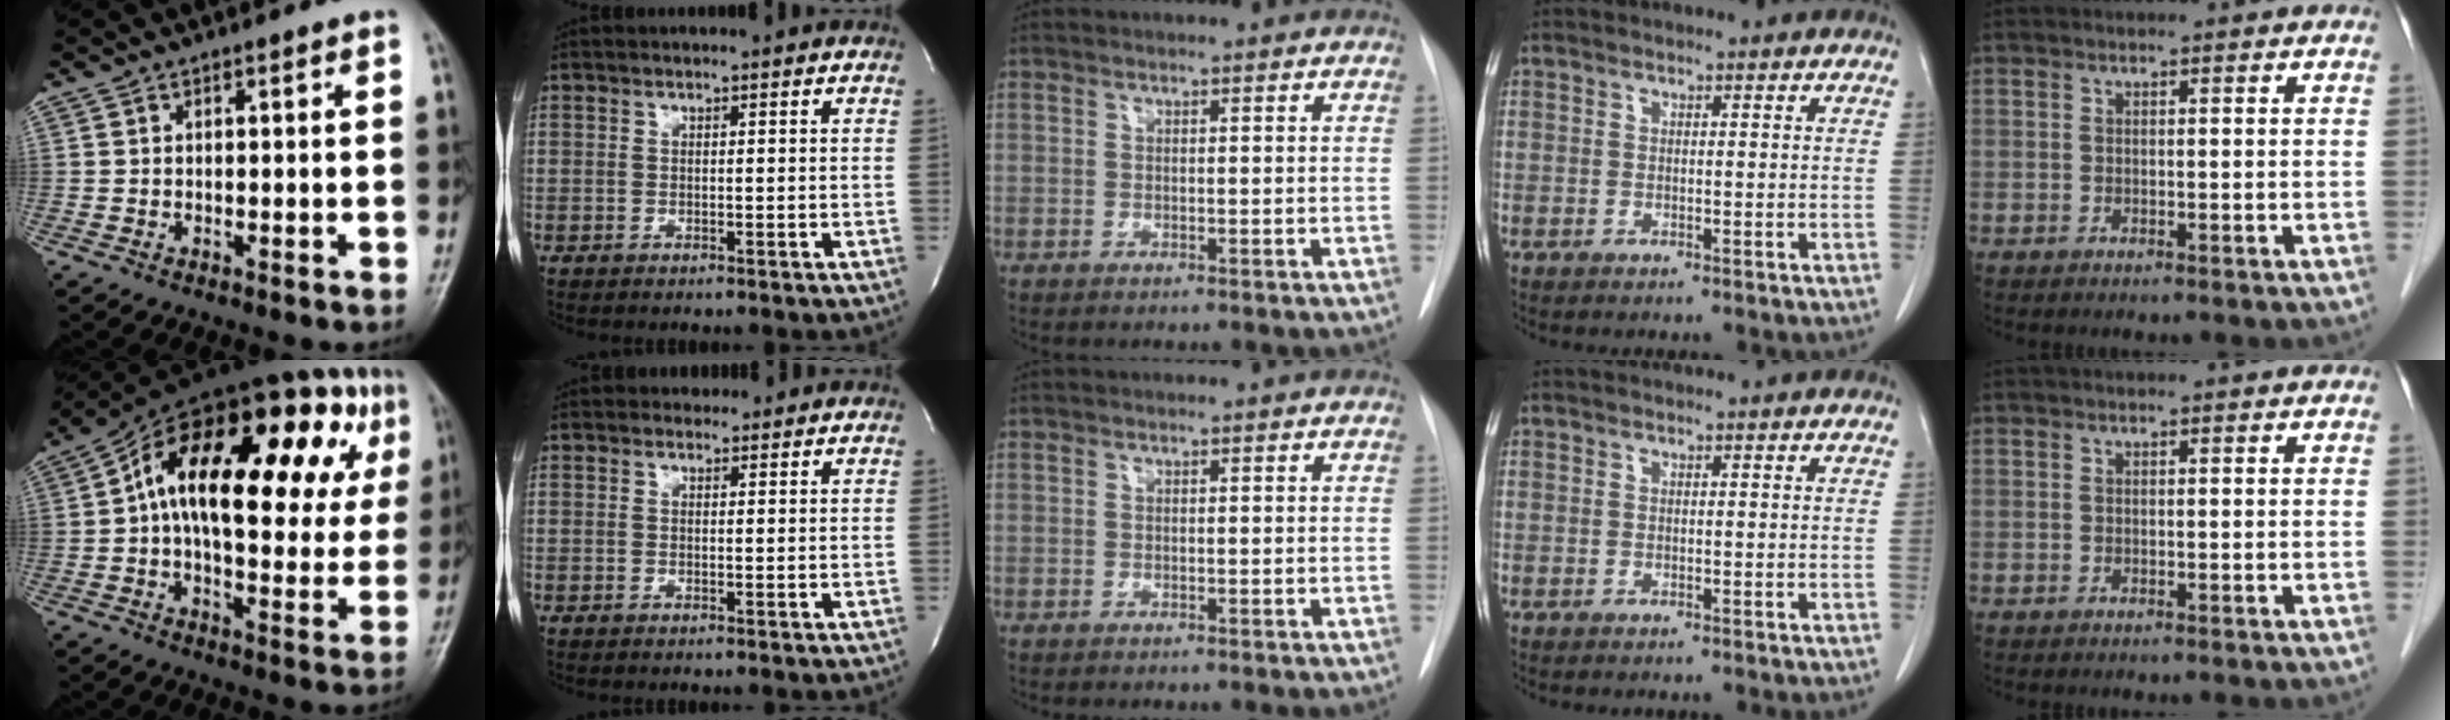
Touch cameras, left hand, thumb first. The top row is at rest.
{"thumb": {"total": 29.9, "force": [7.0, 14.3, 25.3], "torque": [-0.360, 0.053, 0.098]}, "index": {"total": 1.1, "force": [0.8, 0.7, -0.2], "torque": [0.001, 0.001, 0.008]}}